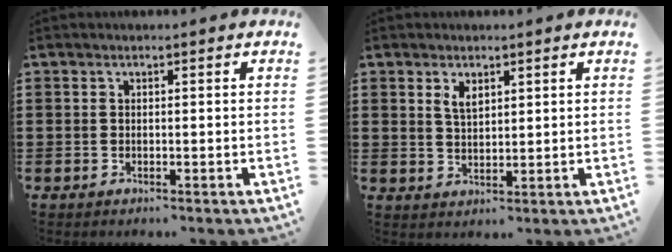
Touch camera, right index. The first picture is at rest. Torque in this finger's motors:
{"motor_torque": [0.25, -0.18, 0.18, 0.06]}